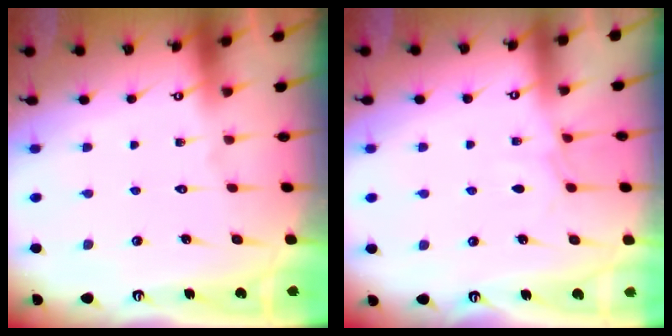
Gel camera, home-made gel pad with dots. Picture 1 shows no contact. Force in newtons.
{"total": 4.7, "press": 4.7, "slide": 0.5}